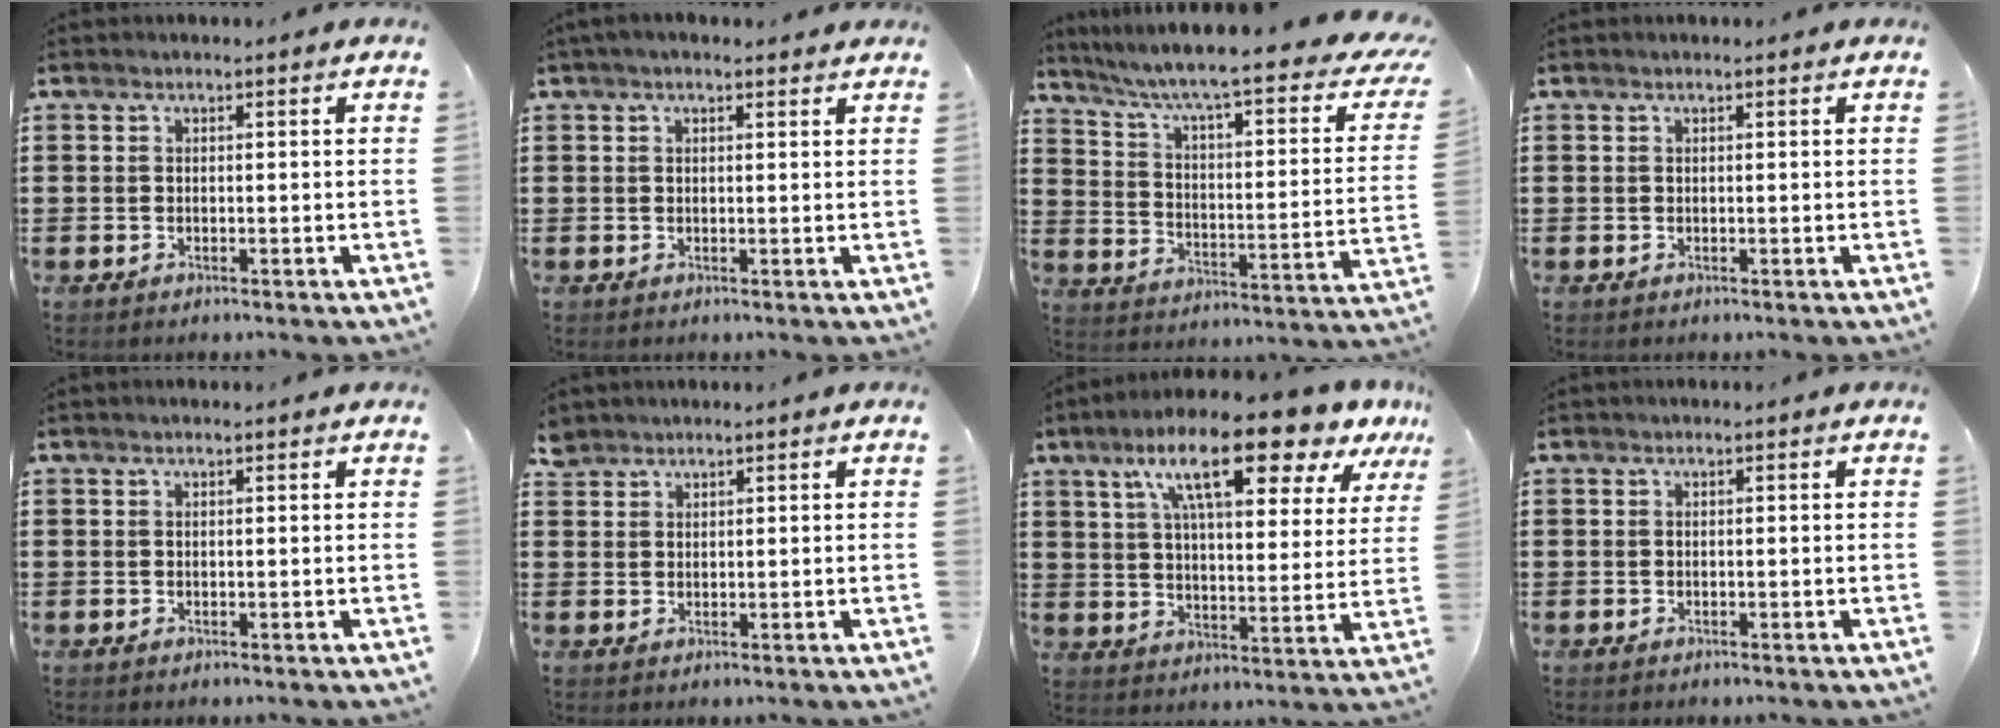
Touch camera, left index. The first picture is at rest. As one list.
[{"total": 1.5, "force": [1.1, 0.4, 1.0], "torque": [-0.021, 0.005, 0.020]}, {"total": 6.6, "force": [4.4, 0.2, 4.9], "torque": [-0.111, -0.039, 0.062]}, {"total": 0.0}, {"total": 0.5, "force": [0.4, 0.0, 0.4], "torque": [-0.008, 0.001, 0.008]}, {"total": 2.1, "force": [1.9, 0.9, 0.1], "torque": [-0.009, 0.003, 0.039]}, {"total": 15.7, "force": [10.3, 3.3, 11.4], "torque": [-0.207, -0.033, 0.163]}, {"total": 0.0}]